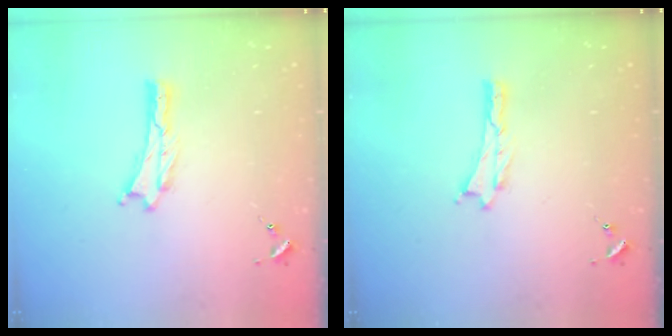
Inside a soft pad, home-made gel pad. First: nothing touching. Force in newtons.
{"total": 0.0}